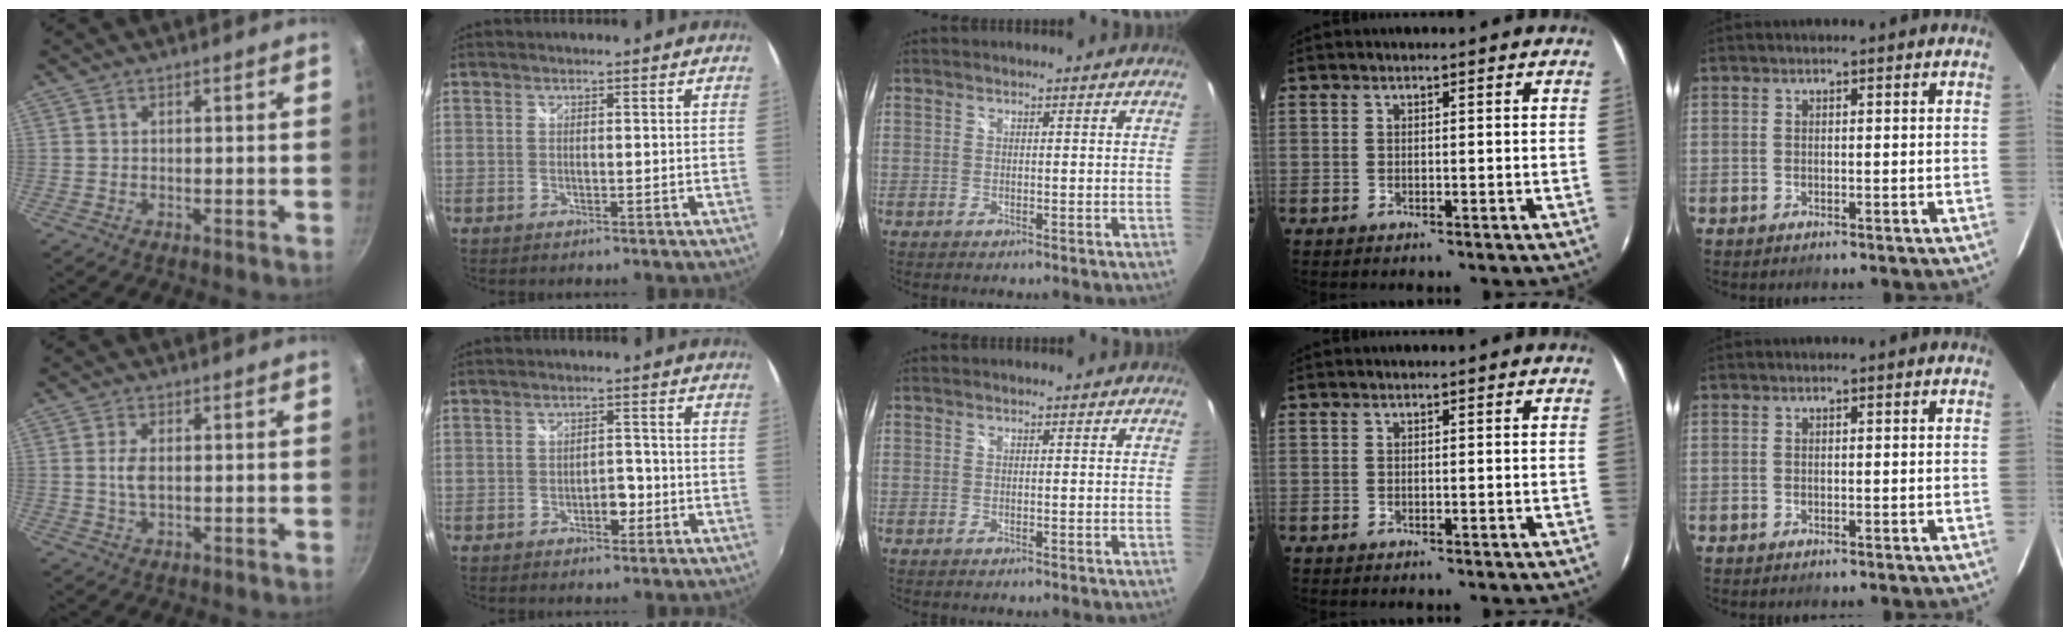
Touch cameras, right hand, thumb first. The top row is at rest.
{"thumb": {"total": 3.3, "force": [0.2, 1.8, 2.7], "torque": [-0.051, 0.001, 0.005]}, "index": {"total": 3.2, "force": [-1.5, 2.0, 2.1], "torque": [-0.034, 0.001, -0.023]}}